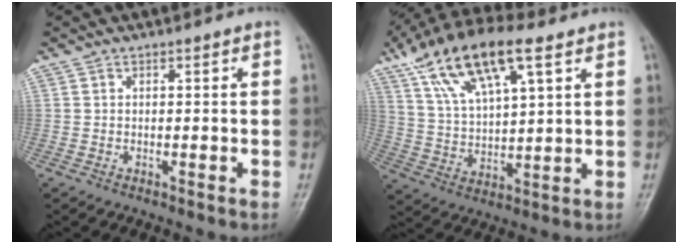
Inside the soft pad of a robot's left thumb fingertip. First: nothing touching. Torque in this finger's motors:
{"motor_torque": [0.27, 0.49, 1.71, -1.06, 0.42]}